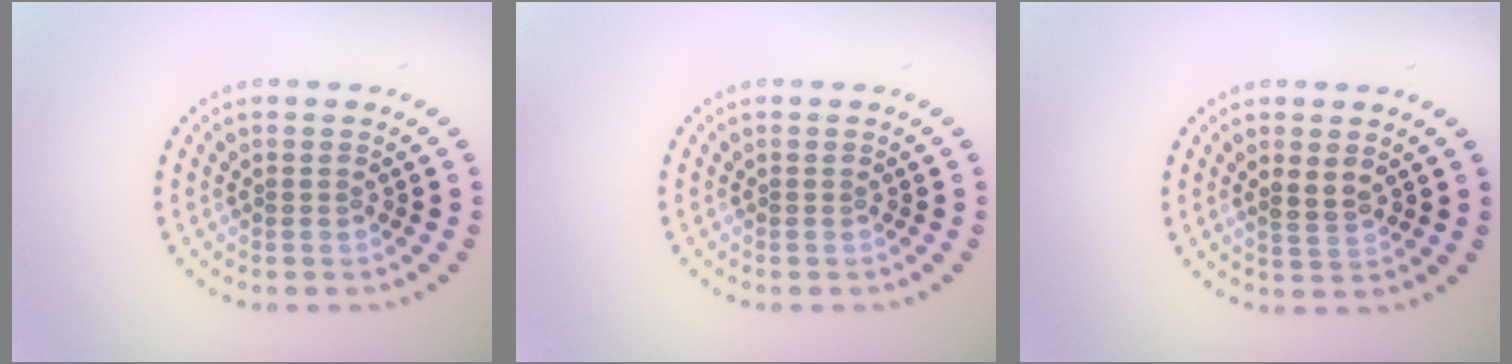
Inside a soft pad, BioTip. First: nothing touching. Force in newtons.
{"total": 0.0}
{"total": 1.9, "press": 1.7, "slide": 0.7}